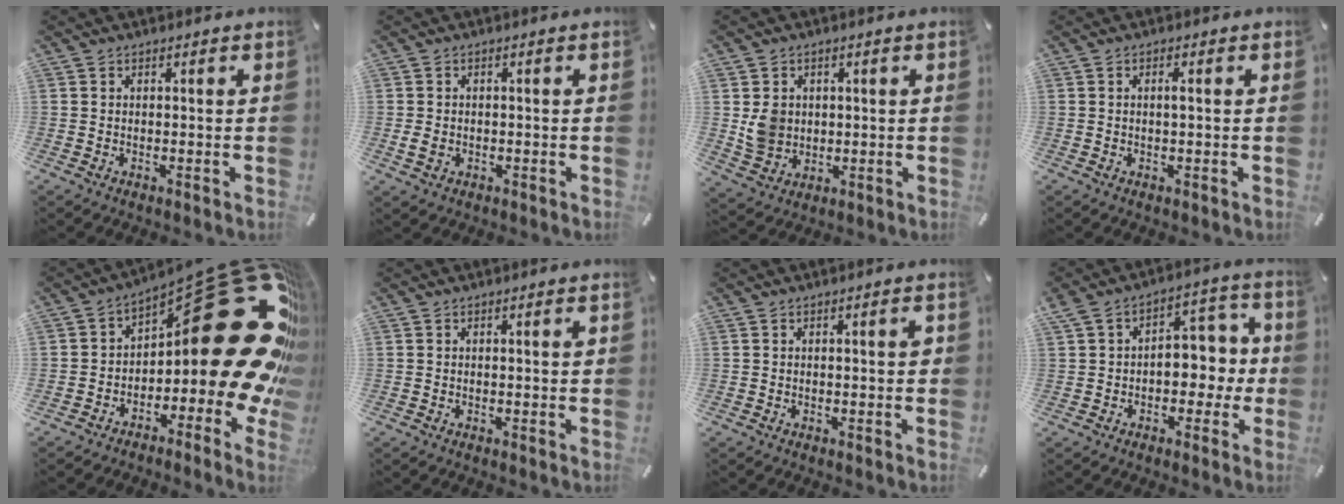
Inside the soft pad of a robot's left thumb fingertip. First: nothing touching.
{"total": 2.6, "force": [-0.6, 2.0, 1.6], "torque": [-0.036, 0.001, -0.012]}
{"total": 6.0, "force": [0.9, 5.7, 1.7], "torque": [-0.027, 0.002, 0.016]}
{"total": 1.8, "force": [0.2, 0.5, 1.7], "torque": [-0.034, 0.000, 0.002]}
{"total": 37.3, "force": [9.7, 17.3, 31.5], "torque": [-0.361, -0.115, 0.208]}
{"total": 1.1, "force": [0.2, 0.2, 1.0], "torque": [-0.020, 0.001, 0.002]}
{"total": 2.0, "force": [0.2, 0.6, 1.9], "torque": [-0.027, 0.002, -0.001]}
{"total": 9.2, "force": [-0.7, 7.0, 5.9], "torque": [-0.071, 0.008, -0.017]}